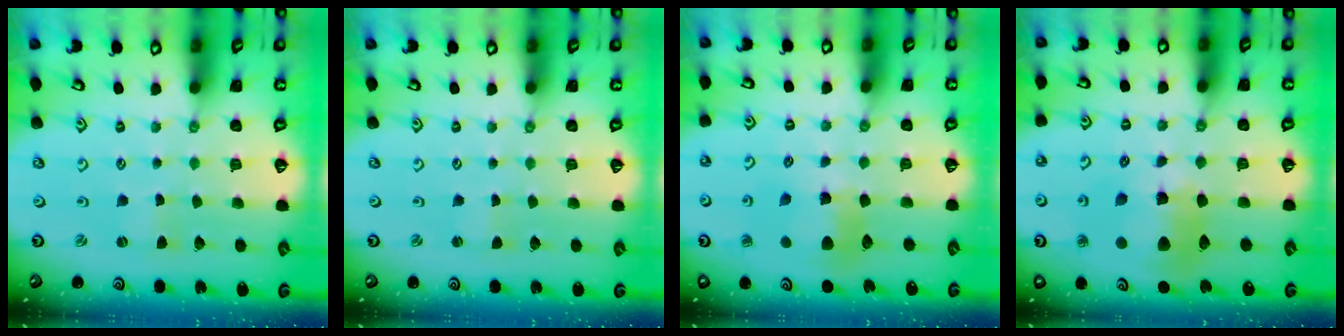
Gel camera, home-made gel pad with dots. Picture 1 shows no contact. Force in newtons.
{"total": 0.0}
{"total": 9.0, "press": 8.9, "slide": 1.1}
{"total": 13.9, "press": 13.8, "slide": 2.1}